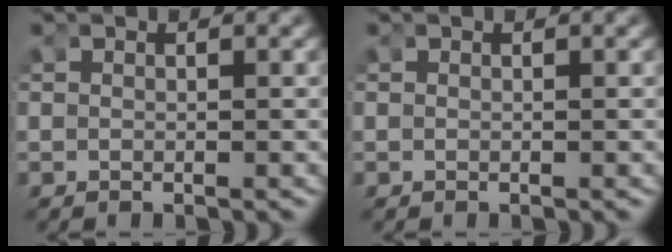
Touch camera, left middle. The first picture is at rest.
{"total": 0.0}